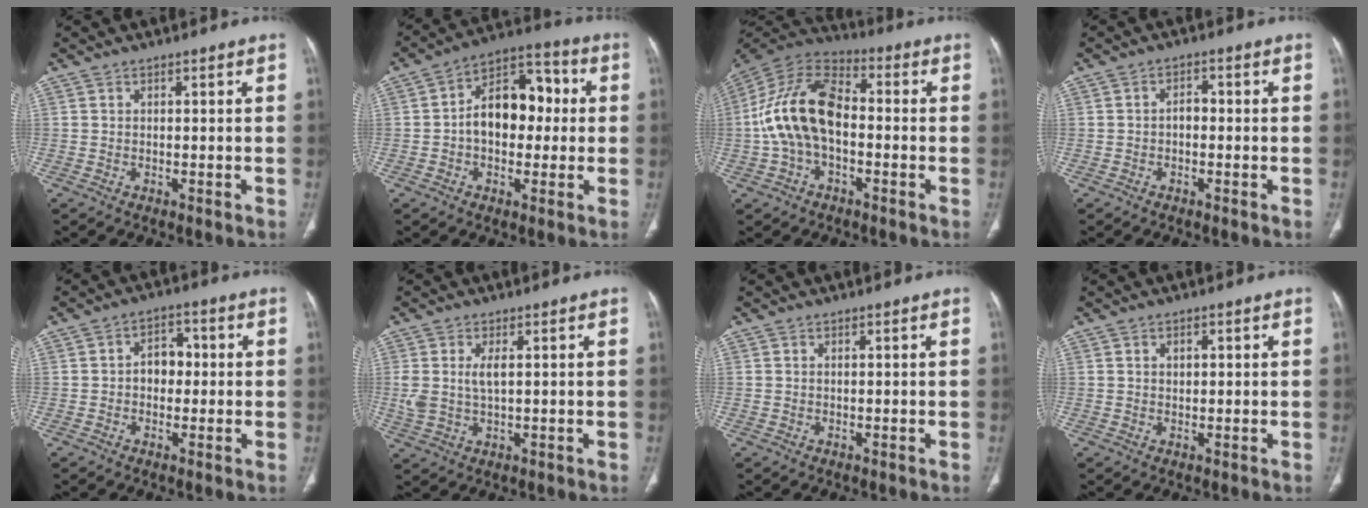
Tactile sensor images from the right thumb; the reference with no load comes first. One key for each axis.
{"total": 13.6, "fx": 0.3, "fy": 8.9, "fz": 10.2, "tx": -0.123, "ty": 0.038, "tz": -0.004}
{"total": 16.4, "fx": -1.5, "fy": 9.8, "fz": 13.0, "tx": -0.252, "ty": 0.042, "tz": -0.035}
{"total": 2.1, "fx": -0.5, "fy": 1.4, "fz": 1.5, "tx": -0.018, "ty": 0.011, "tz": -0.012}
{"total": 5.1, "fx": -0.1, "fy": 3.9, "fz": 3.4, "tx": -0.029, "ty": 0.017, "tz": -0.010}
{"total": 5.0, "fx": 0.9, "fy": 2.4, "fz": 4.3, "tx": -0.101, "ty": 0.001, "tz": 0.023}
{"total": 0.0}
{"total": 1.5, "fx": 0.5, "fy": 1.0, "fz": 1.0, "tx": -0.014, "ty": -0.001, "tz": 0.009}